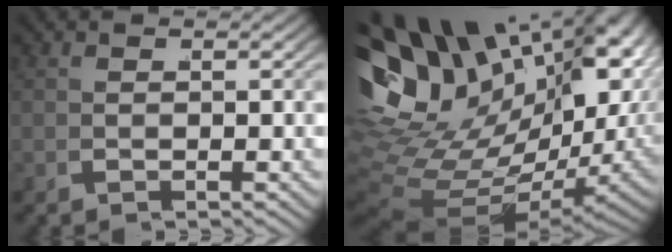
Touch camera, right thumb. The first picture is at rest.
{"total": 19.5, "force": [0.2, 12.8, 14.6], "torque": [-0.300, -0.040, 0.025]}